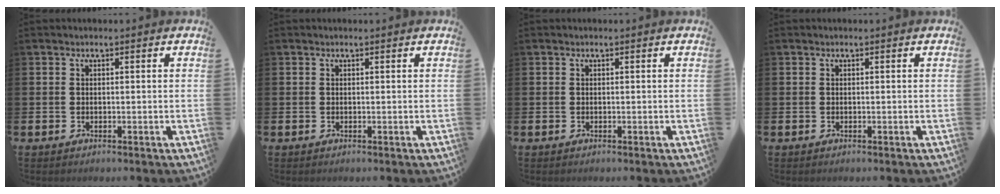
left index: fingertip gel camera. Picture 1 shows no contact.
{"total": 0.0}
{"total": 0.0}
{"total": 0.0}